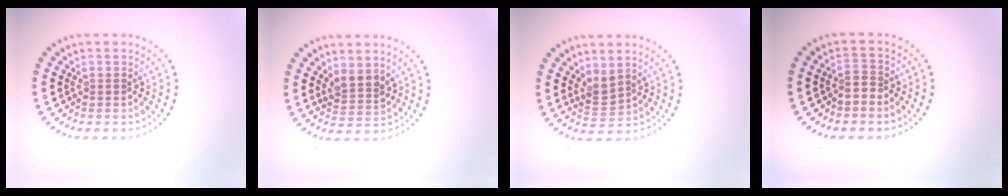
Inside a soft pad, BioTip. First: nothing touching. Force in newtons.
{"total": 2.2, "press": 1.9, "slide": 1.1}
{"total": 1.7, "press": 1.4, "slide": 1.0}
{"total": 1.6, "press": 1.2, "slide": 1.0}